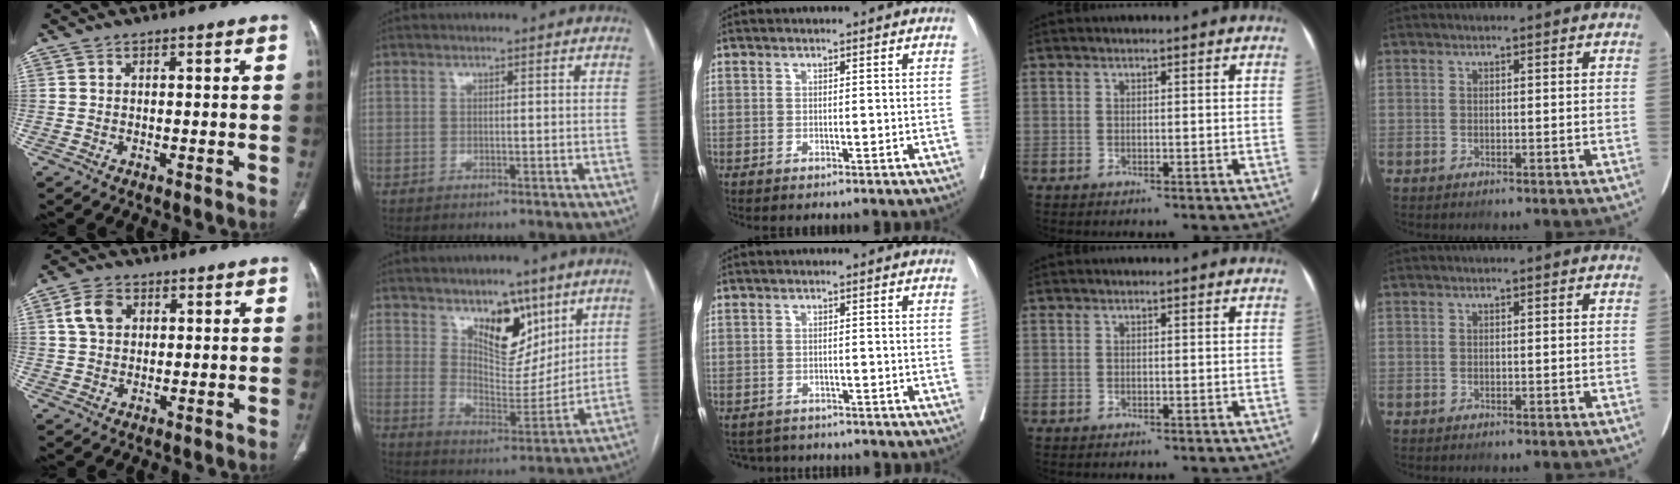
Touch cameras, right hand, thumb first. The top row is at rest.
{"thumb": {"total": 5.5, "force": [1.7, 4.1, 3.3], "torque": [-0.054, 0.004, 0.031]}, "index": {"total": 9.9, "force": [6.0, 4.8, 6.2], "torque": [-0.096, -0.008, 0.109]}, "middle": {"total": 3.6, "force": [-3.5, 1.1, -0.3], "torque": [0.007, -0.004, -0.053]}}